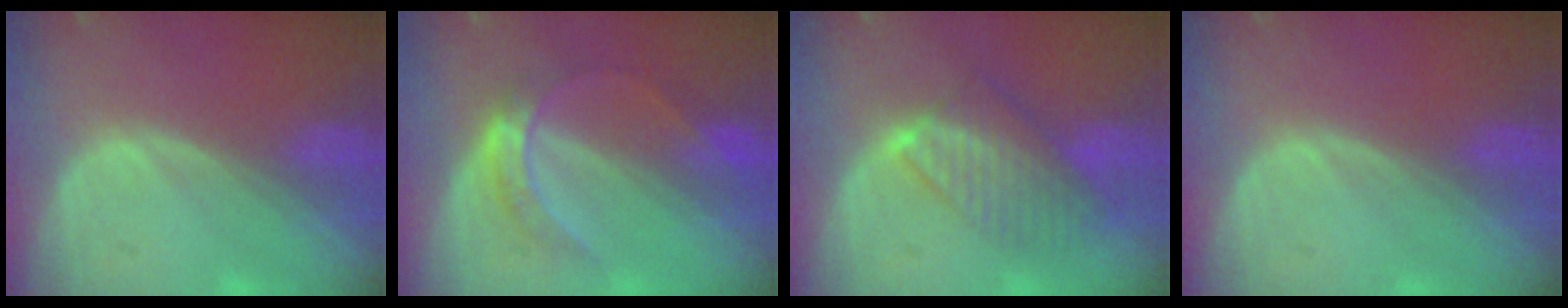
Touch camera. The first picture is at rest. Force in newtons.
{"total": 5.0, "press": 4.9, "slide": 1.2}
{"total": 8.3, "press": 7.1, "slide": 4.3}
{"total": 0.0}